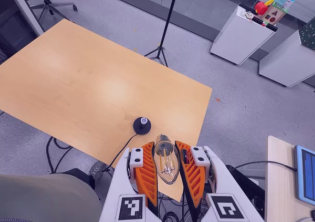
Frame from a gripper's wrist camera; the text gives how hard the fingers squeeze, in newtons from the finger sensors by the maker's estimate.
{"total": 25.5, "left": 28.7, "right": 22.4}